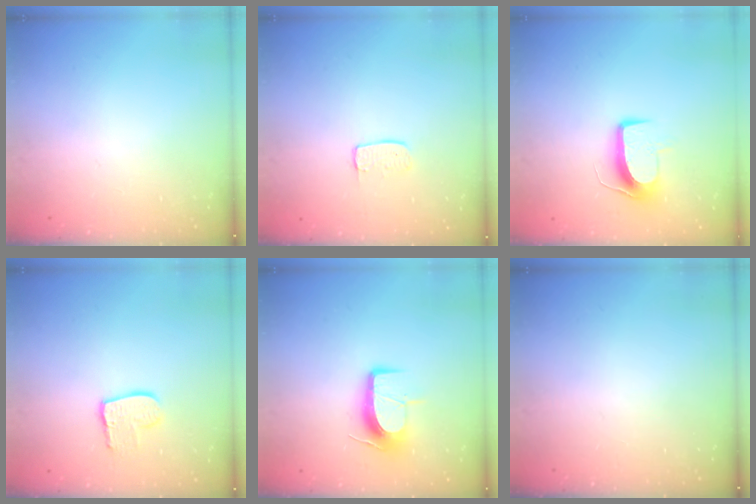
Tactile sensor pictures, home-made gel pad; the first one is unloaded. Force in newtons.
{"total": 5.0, "press": 5.0, "slide": 0.3}
{"total": 9.2, "press": 9.2, "slide": 0.4}
{"total": 9.9, "press": 9.9, "slide": 0.8}
{"total": 11.1, "press": 11.1, "slide": 0.5}
{"total": 0.0}